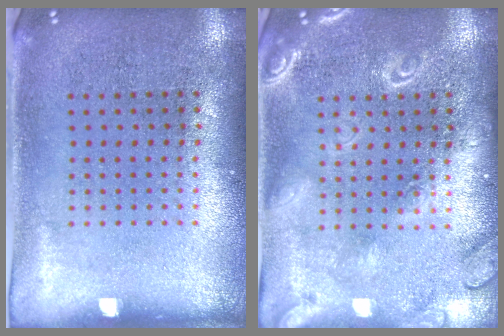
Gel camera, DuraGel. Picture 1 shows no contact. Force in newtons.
{"total": 2.1, "press": 2.1, "slide": 0.2}